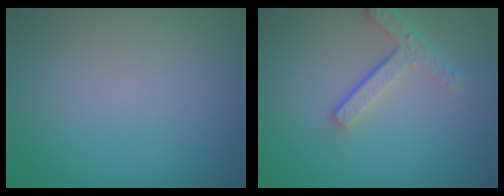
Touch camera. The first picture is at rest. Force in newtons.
{"total": 3.4, "press": 2.5, "slide": 2.3}